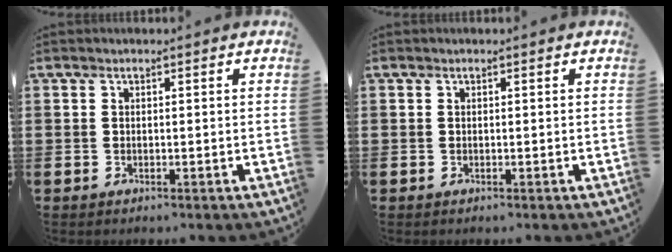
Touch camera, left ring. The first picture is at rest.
{"total": 0.0}